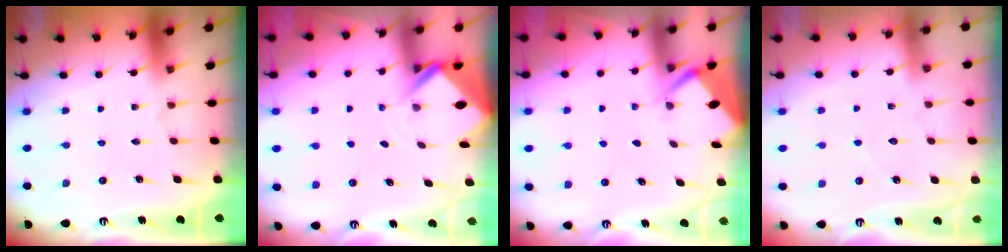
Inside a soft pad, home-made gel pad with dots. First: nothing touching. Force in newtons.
{"total": 2.7, "press": 2.7, "slide": 0.2}
{"total": 2.8, "press": 2.8, "slide": 0.4}
{"total": 2.0, "press": 2.0, "slide": 0.2}